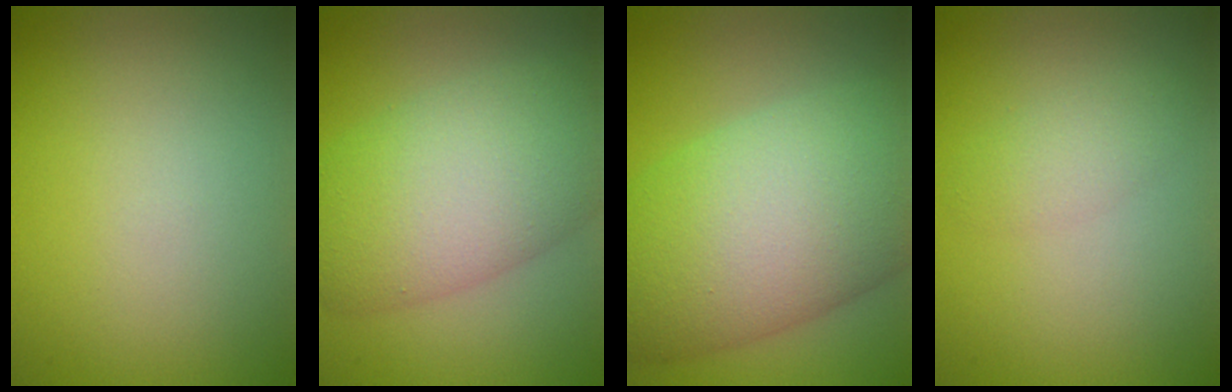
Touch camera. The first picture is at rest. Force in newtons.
{"total": 9.1, "press": 9.1, "slide": 0.5}
{"total": 12.6, "press": 12.6, "slide": 0.5}
{"total": 1.7, "press": 1.7, "slide": 0.1}